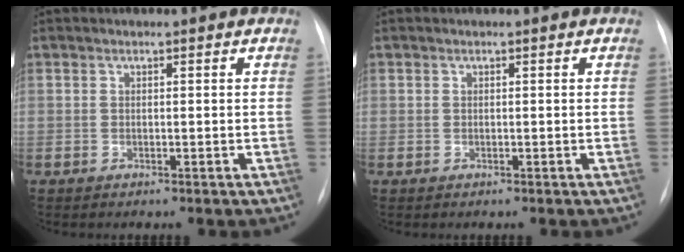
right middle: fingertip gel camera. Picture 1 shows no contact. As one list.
[{"total": 0.7, "force": [0.0, 0.7, -0.1], "torque": [0.005, 0.005, -0.004]}]